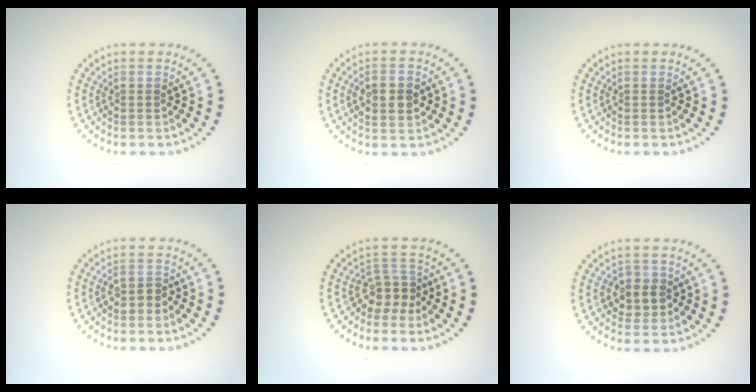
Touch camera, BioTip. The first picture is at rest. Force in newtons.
{"total": 3.7, "press": 3.7, "slide": 0.4}
{"total": 0.0}
{"total": 1.6, "press": 1.5, "slide": 0.5}
{"total": 2.7, "press": 2.0, "slide": 1.8}
{"total": 2.7, "press": 2.6, "slide": 0.8}